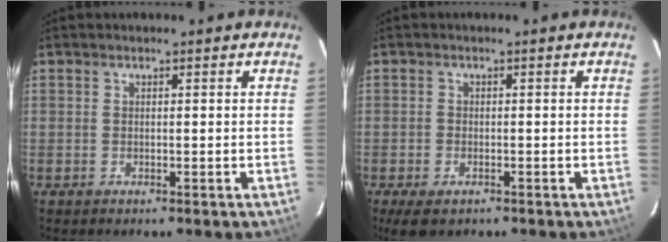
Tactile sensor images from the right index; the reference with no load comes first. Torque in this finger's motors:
{"motor_torque": [0.28, -0.19, 0.08, 0.03]}